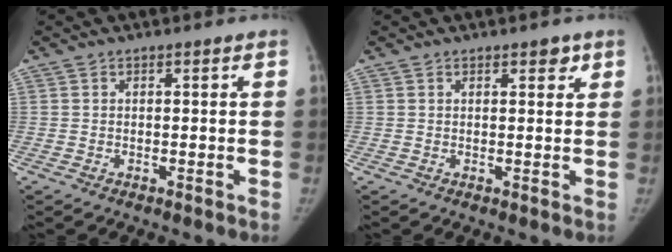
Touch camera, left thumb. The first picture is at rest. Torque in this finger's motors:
{"motor_torque": [0.18, -0.02, 0.34, -0.36, 0.08]}